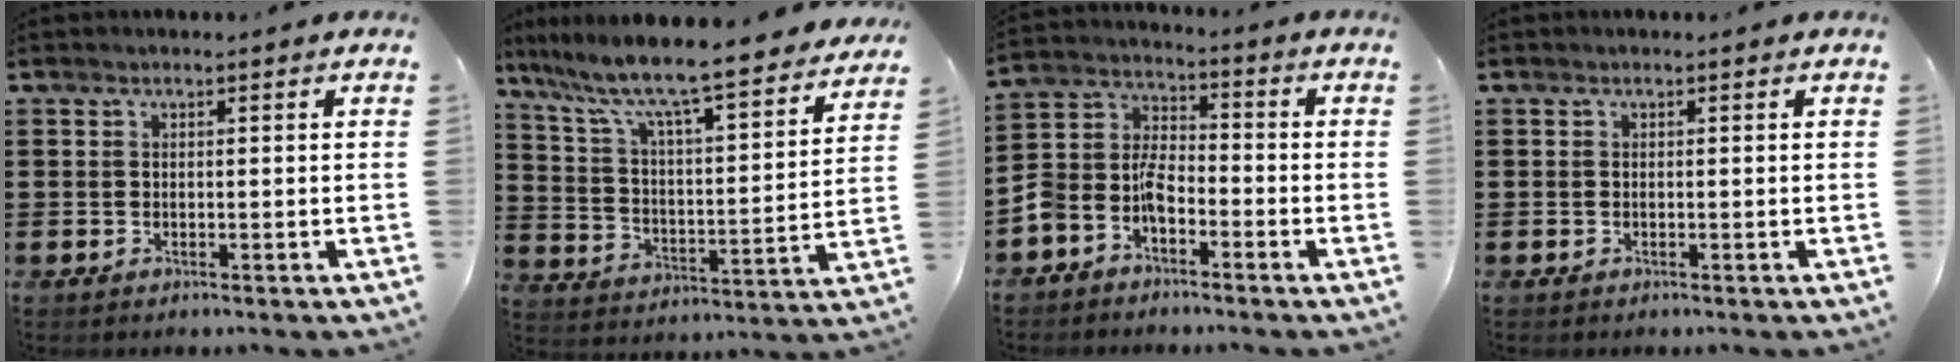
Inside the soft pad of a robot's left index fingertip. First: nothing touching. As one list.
[{"total": 8.1, "force": [7.0, 0.1, 4.0], "torque": [-0.106, -0.061, 0.112]}, {"total": 5.9, "force": [-4.3, 3.1, 2.6], "torque": [-0.080, -0.003, -0.092]}, {"total": 0.0}]